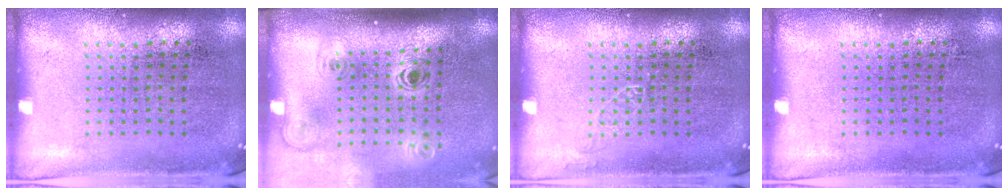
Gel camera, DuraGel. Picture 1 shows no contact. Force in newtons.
{"total": 2.1, "press": 1.4, "slide": 1.5}
{"total": 0.6, "press": 0.6, "slide": 0.0}
{"total": 0.0}